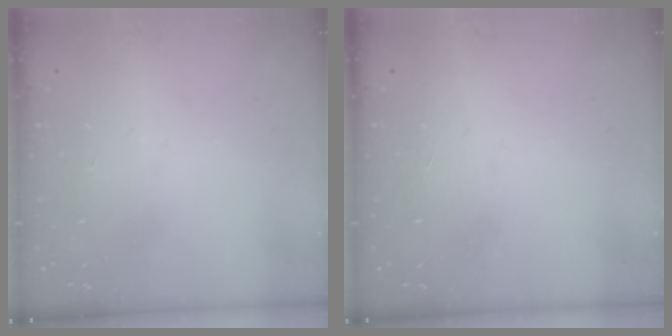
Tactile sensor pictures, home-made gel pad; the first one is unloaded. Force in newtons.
{"total": 1.7, "press": 1.7, "slide": 0.1}